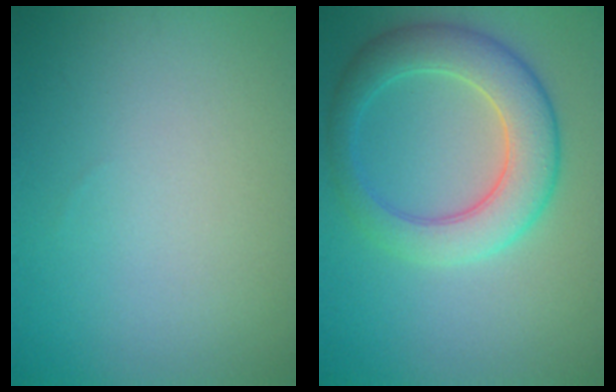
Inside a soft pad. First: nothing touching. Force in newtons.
{"total": 6.1, "press": 6.1, "slide": 0.6}